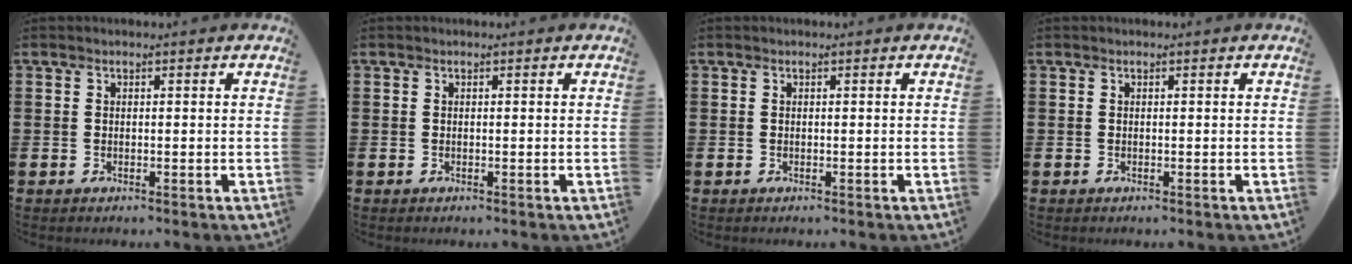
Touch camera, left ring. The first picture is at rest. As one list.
[{"total": 0.0}, {"total": 0.0}, {"total": 0.0}]